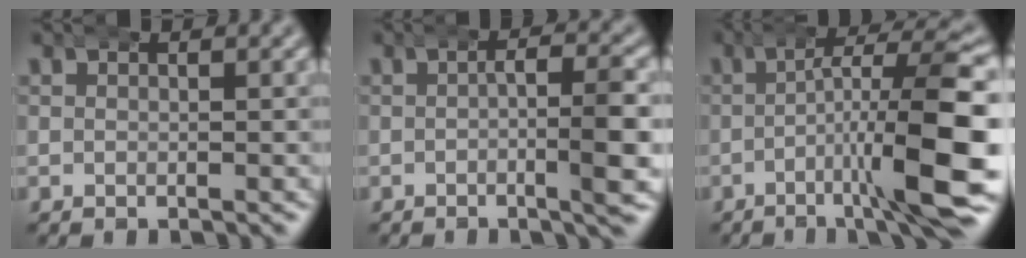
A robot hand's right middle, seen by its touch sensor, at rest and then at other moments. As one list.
[{"total": 4.5, "force": [-0.6, 0.7, 4.4], "torque": [-0.060, 0.008, -0.020]}, {"total": 8.7, "force": [-1.9, 1.4, 8.3], "torque": [-0.116, 0.006, -0.030]}]